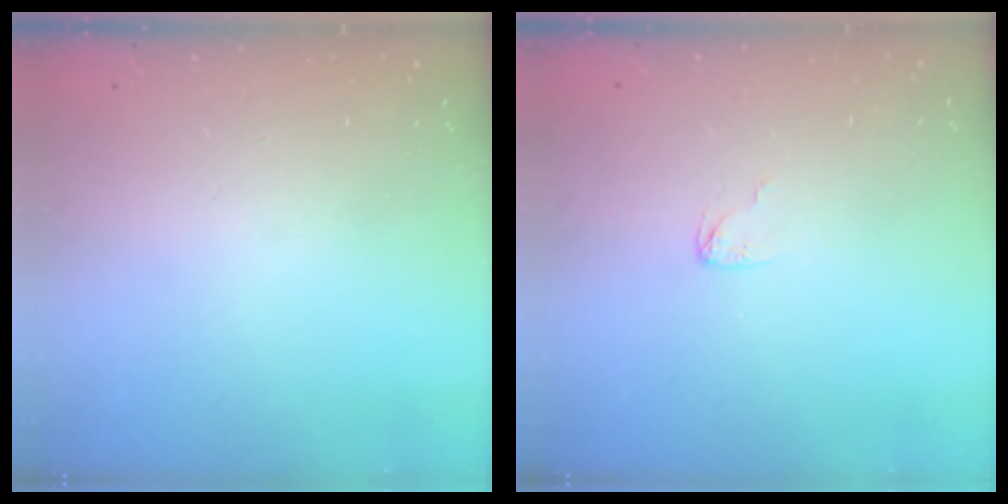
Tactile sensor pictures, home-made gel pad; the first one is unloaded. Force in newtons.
{"total": 3.2, "press": 3.2, "slide": 0.3}